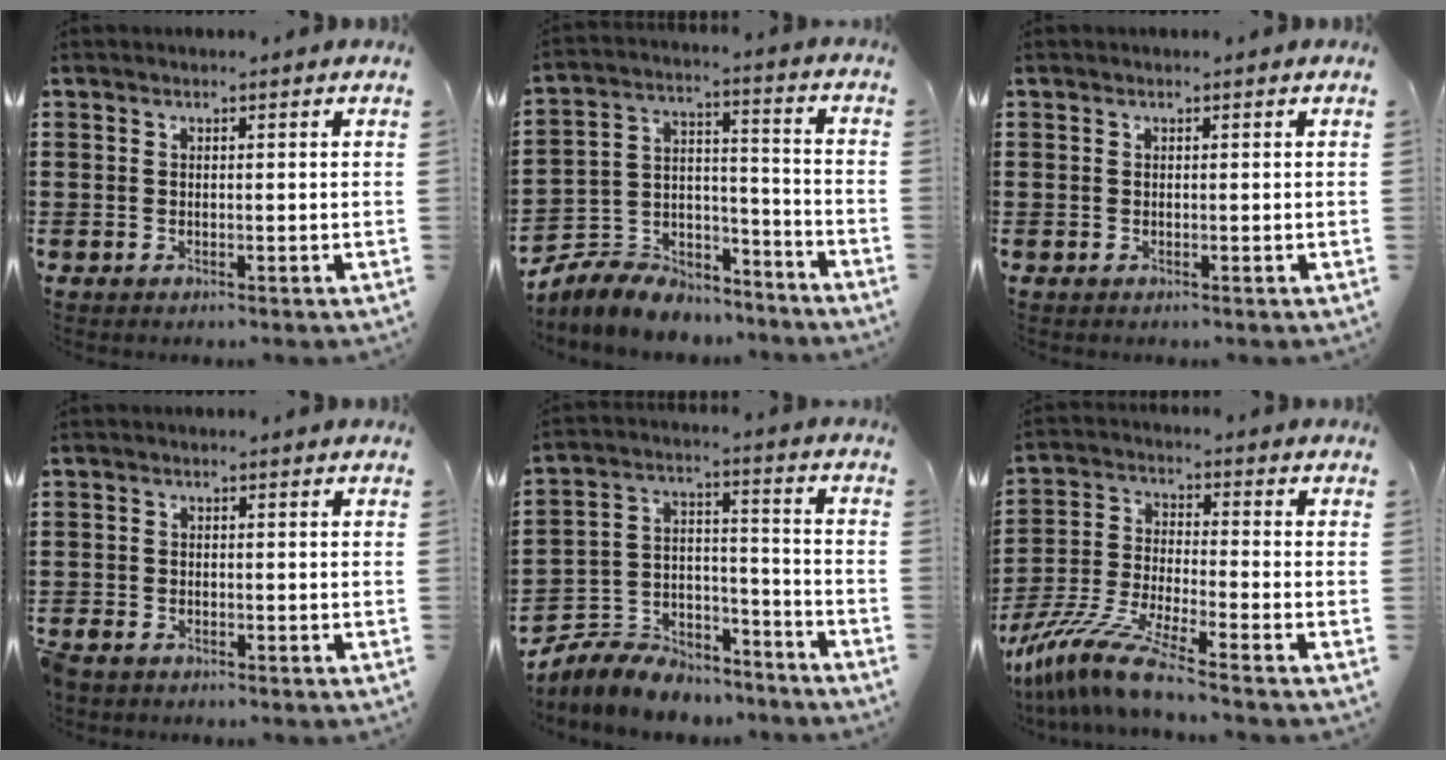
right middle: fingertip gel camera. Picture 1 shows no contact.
{"total": 6.8, "force": [-6.4, 2.3, 0.4], "torque": [-0.022, 0.003, -0.129]}
{"total": 0.0}
{"total": 1.4, "force": [-1.3, 0.6, 0.3], "torque": [-0.025, -0.004, -0.032]}
{"total": 7.0, "force": [-6.6, 2.2, 0.4], "torque": [-0.019, 0.007, -0.133]}
{"total": 9.8, "force": [-8.4, 0.0, 5.2], "torque": [-0.123, -0.010, -0.171]}